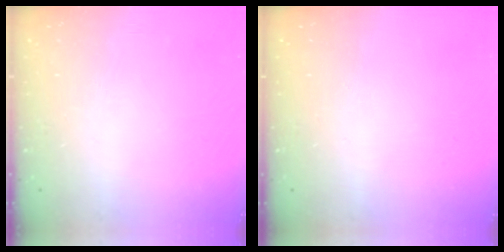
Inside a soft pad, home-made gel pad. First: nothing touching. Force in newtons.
{"total": 0.0}